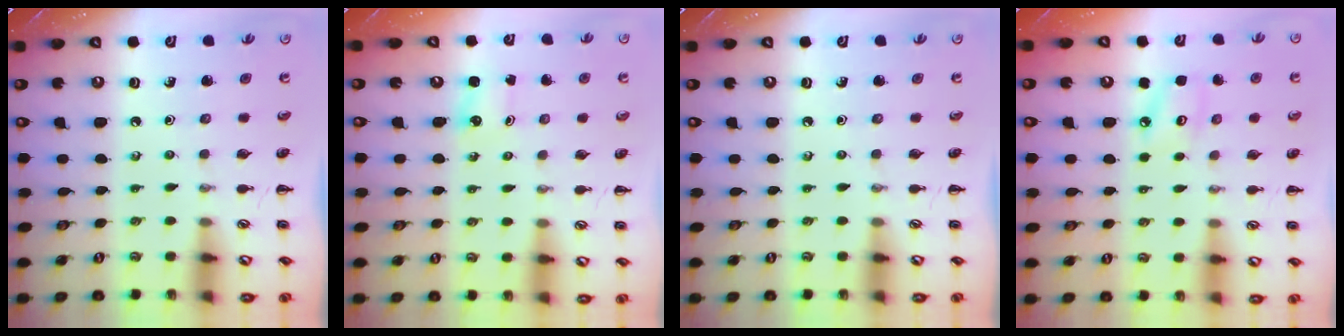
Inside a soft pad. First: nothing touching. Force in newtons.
{"total": 1.4, "press": 1.3, "slide": 0.2}
{"total": 0.0}
{"total": 5.7, "press": 5.6, "slide": 1.0}